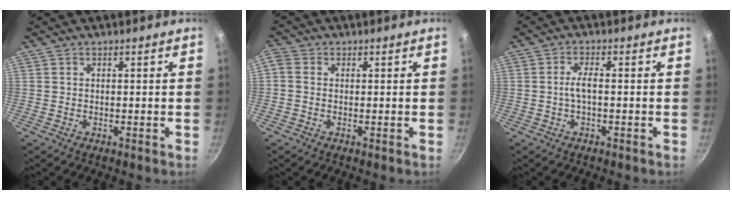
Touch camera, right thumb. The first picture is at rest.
{"total": 2.0, "force": [-0.2, 1.6, 1.2], "torque": [-0.029, 0.007, -0.013]}
{"total": 2.9, "force": [-0.5, 0.8, 2.8], "torque": [-0.063, 0.013, -0.012]}